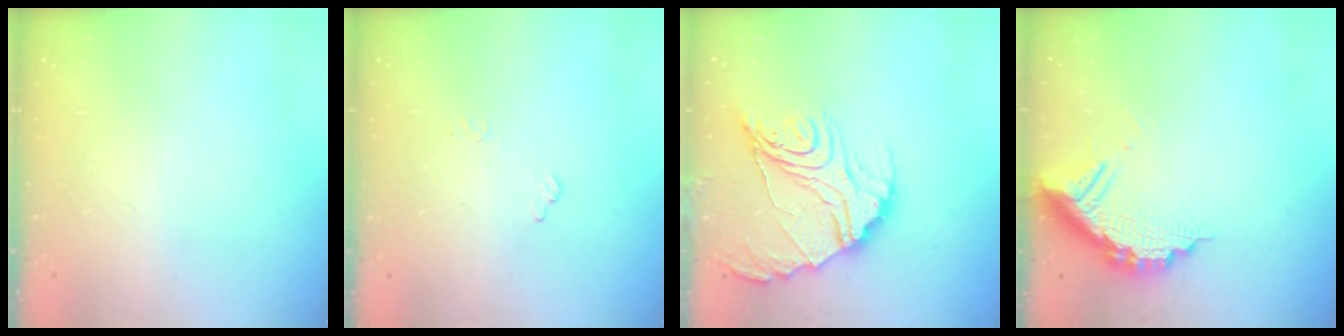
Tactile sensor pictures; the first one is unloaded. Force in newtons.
{"total": 5.8, "press": 5.8, "slide": 0.4}
{"total": 17.8, "press": 17.7, "slide": 2.0}
{"total": 11.1, "press": 11.1, "slide": 0.8}